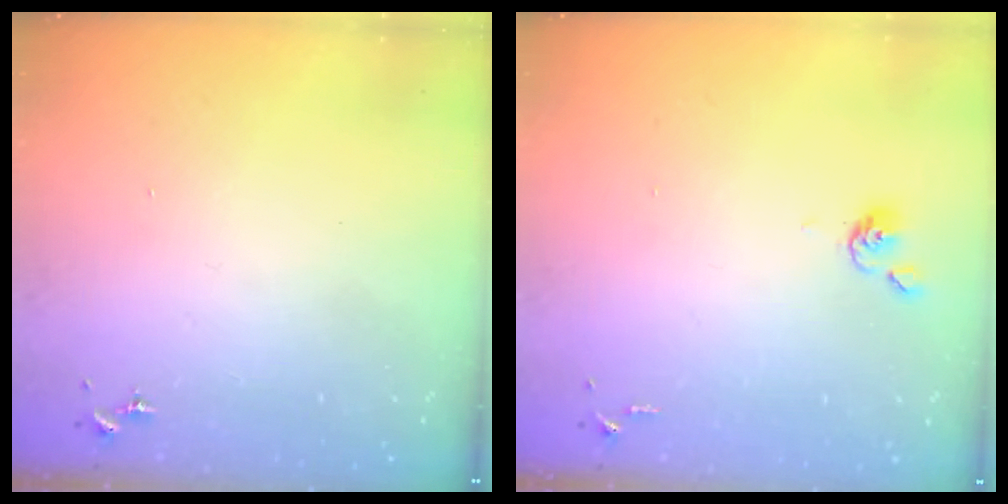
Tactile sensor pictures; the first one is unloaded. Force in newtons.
{"total": 3.8, "press": 3.7, "slide": 0.8}